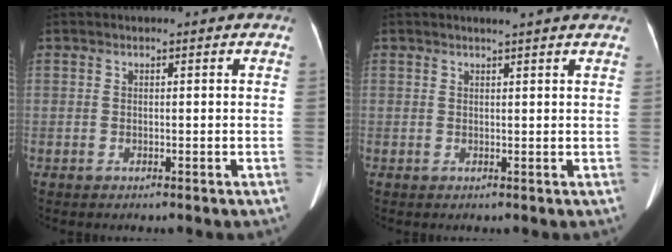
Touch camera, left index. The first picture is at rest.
{"total": 3.9, "force": [3.4, -0.3, 1.8], "torque": [-0.025, 0.015, 0.036]}